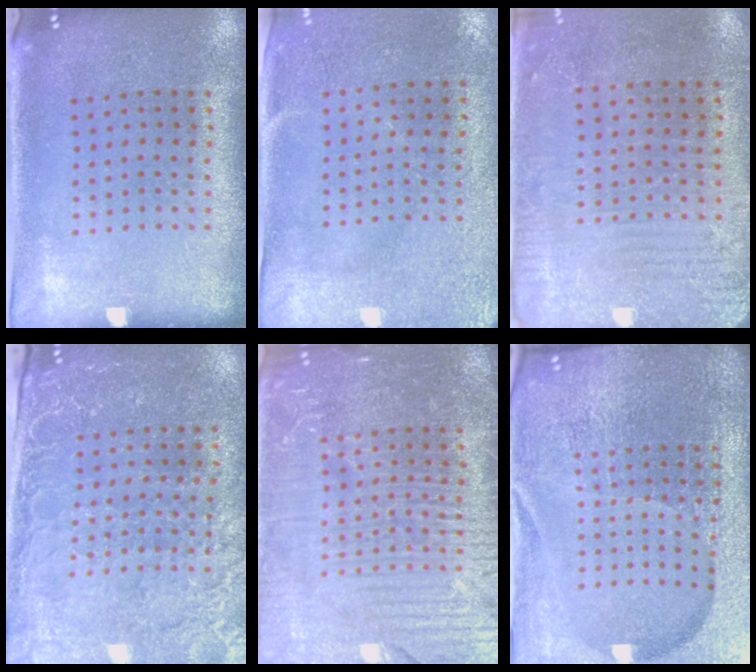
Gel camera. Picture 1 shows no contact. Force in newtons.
{"total": 3.0, "press": 2.4, "slide": 1.8}
{"total": 2.8, "press": 2.4, "slide": 1.4}
{"total": 2.9, "press": 2.8, "slide": 0.8}
{"total": 7.0, "press": 7.0, "slide": 0.9}
{"total": 6.8, "press": 5.9, "slide": 3.4}